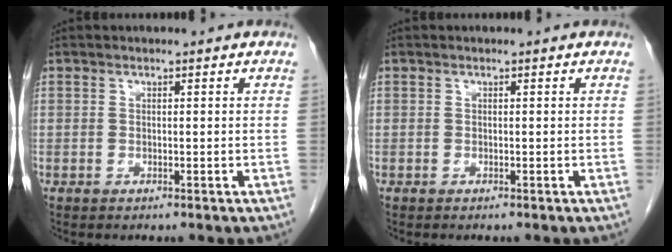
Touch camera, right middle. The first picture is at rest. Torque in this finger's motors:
{"motor_torque": [-0.22, -0.01, 0.07, 0.01]}